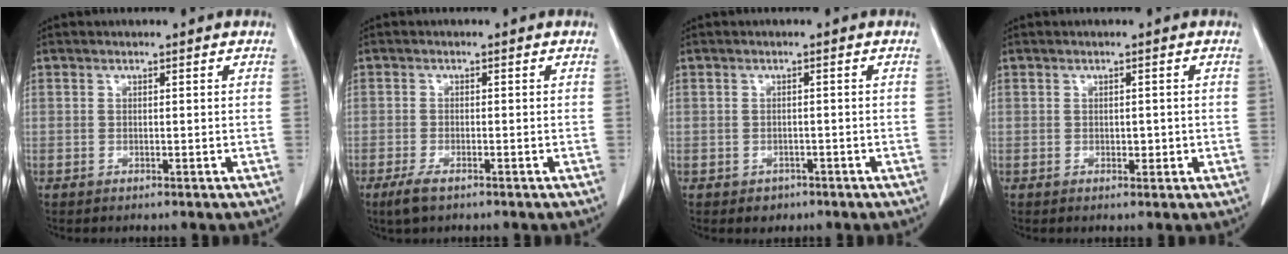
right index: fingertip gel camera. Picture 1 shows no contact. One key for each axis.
{"total": 2.9, "fx": -2.0, "fy": 0.8, "fz": 2.0, "tx": -0.047, "ty": -0.006, "tz": -0.035}
{"total": 1.8, "fx": -1.1, "fy": 1.4, "fz": 0.3, "tx": -0.002, "ty": 0.004, "tz": -0.010}
{"total": 1.2, "fx": -0.1, "fy": 0.9, "fz": 0.8, "tx": -0.007, "ty": 0.001, "tz": 0.002}